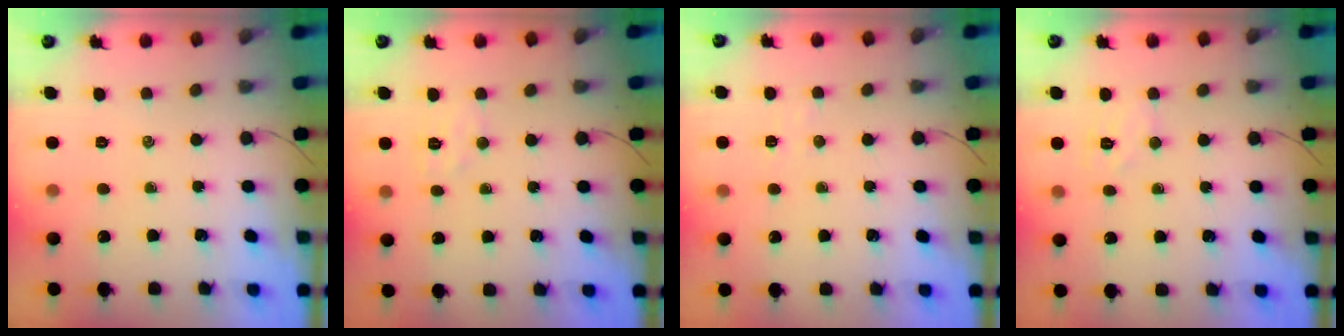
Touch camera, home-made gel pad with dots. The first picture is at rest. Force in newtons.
{"total": 4.5, "press": 4.4, "slide": 1.0}
{"total": 2.7, "press": 2.6, "slide": 0.8}
{"total": 5.5, "press": 5.4, "slide": 1.1}